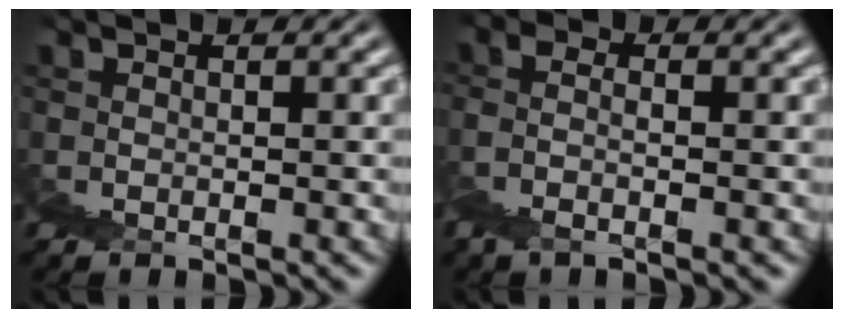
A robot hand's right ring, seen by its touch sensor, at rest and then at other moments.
{"total": 1.3, "force": [0.9, -0.1, 1.0], "torque": [-0.025, 0.023, 0.005]}